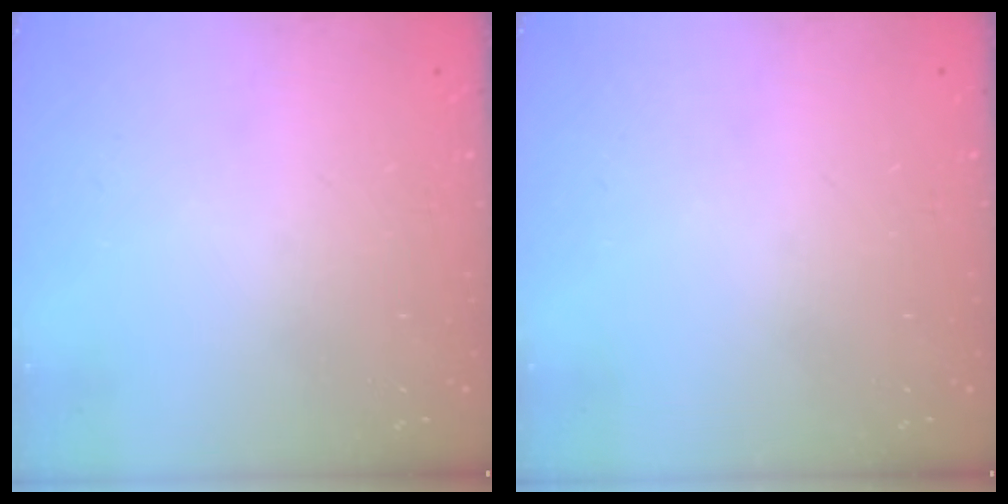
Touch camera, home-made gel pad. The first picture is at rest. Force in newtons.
{"total": 0.0}